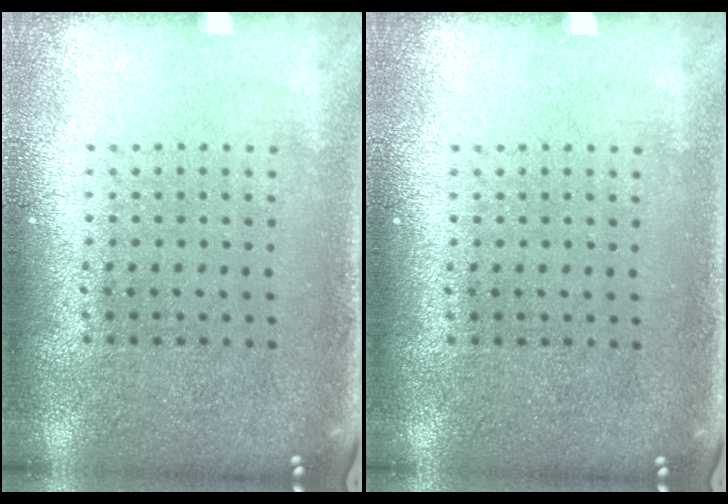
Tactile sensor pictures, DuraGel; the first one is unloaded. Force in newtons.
{"total": 0.0}